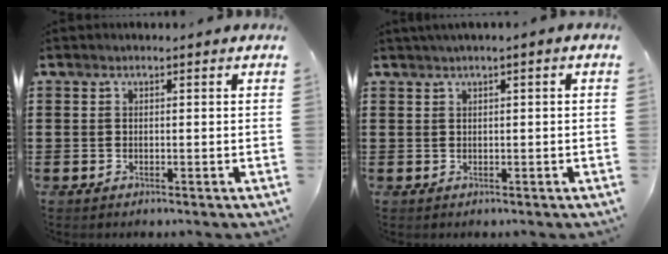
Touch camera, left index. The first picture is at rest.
{"total": 0.9, "force": [0.2, -0.2, 0.9], "torque": [-0.013, -0.004, 0.004]}